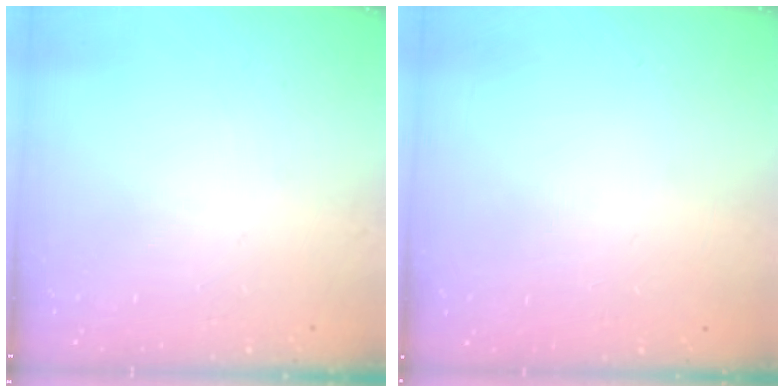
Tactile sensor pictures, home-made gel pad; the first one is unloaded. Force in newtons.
{"total": 0.0}